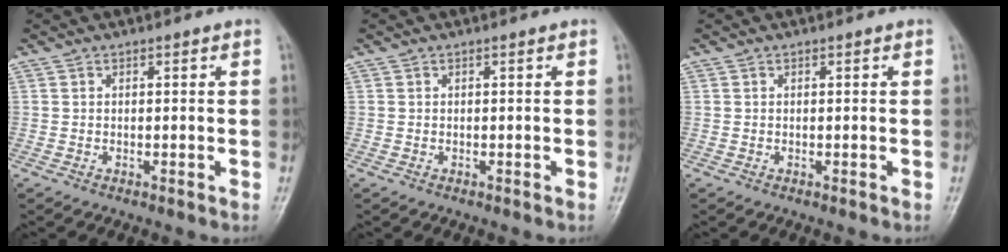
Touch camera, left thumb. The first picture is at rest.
{"total": 0.0}
{"total": 0.0}